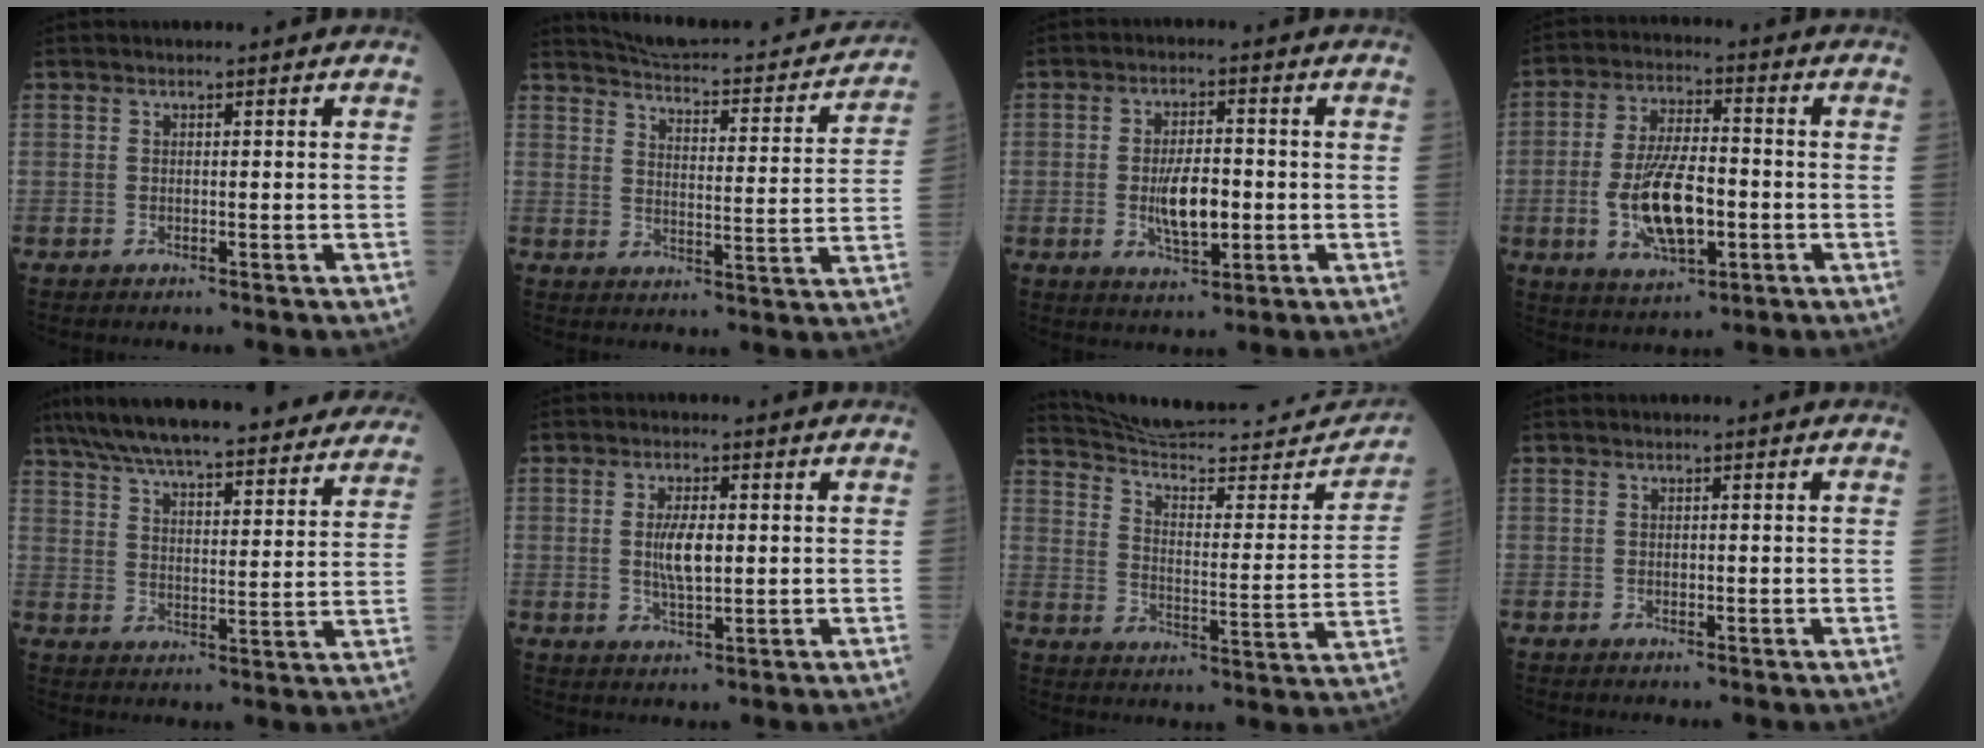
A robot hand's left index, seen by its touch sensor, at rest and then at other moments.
{"total": 18.5, "force": [16.8, 3.7, 6.7], "torque": [-0.089, -0.015, 0.206]}
{"total": 6.9, "force": [-1.0, 2.6, 6.3], "torque": [-0.122, -0.002, -0.014]}
{"total": 11.7, "force": [-2.5, 4.5, 10.5], "torque": [-0.212, 0.000, -0.042]}
{"total": 32.2, "force": [28.3, 5.8, 14.2], "torque": [-0.233, -0.017, 0.365]}
{"total": 4.9, "force": [0.5, 1.5, 4.7], "torque": [-0.097, 0.001, 0.009]}
{"total": 24.5, "force": [23.5, 2.7, 6.5], "torque": [-0.089, -0.071, 0.312]}
{"total": 0.6, "force": [-0.1, 0.4, 0.4], "torque": [-0.010, 0.000, -0.002]}